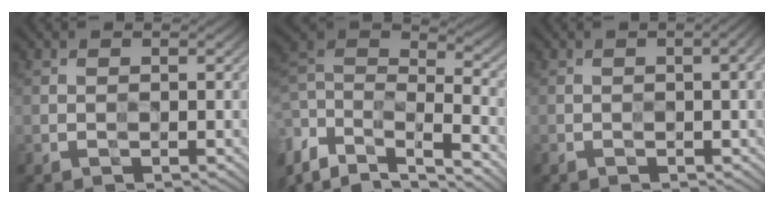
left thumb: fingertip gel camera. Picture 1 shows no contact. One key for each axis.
{"total": 10.7, "fx": -4.0, "fy": 5.3, "fz": 8.4, "tx": -0.206, "ty": 0.003, "tz": -0.083}
{"total": 2.6, "fx": -0.1, "fy": 0.6, "fz": 2.5, "tx": -0.034, "ty": 0.003, "tz": -0.003}